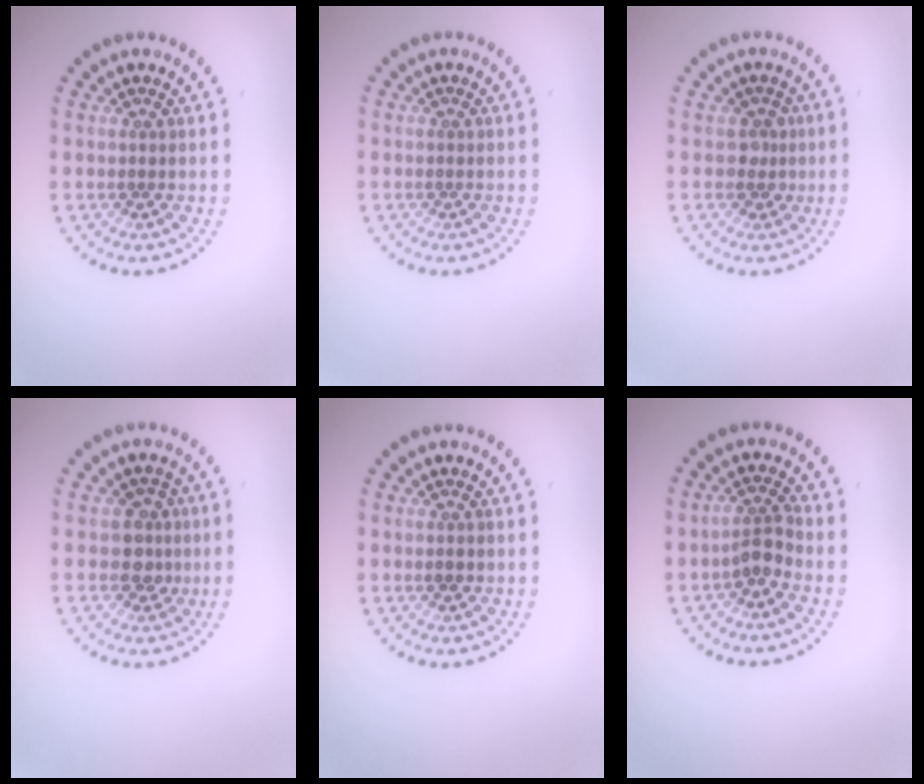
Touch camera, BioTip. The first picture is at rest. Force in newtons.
{"total": 0.0}
{"total": 1.5, "press": 1.2, "slide": 0.9}
{"total": 2.4, "press": 2.2, "slide": 1.0}
{"total": 0.9, "press": 0.9, "slide": 0.1}
{"total": 2.2, "press": 1.8, "slide": 1.3}